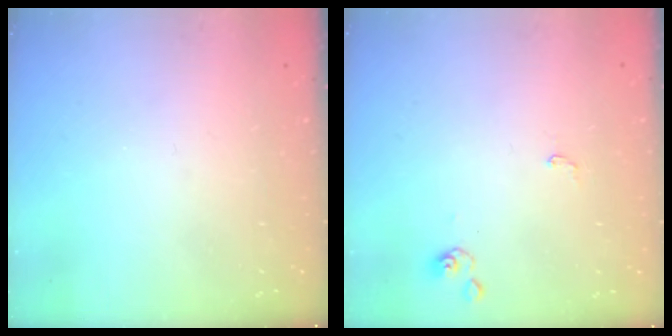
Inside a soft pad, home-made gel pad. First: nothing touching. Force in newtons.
{"total": 1.1, "press": 1.1, "slide": 0.2}